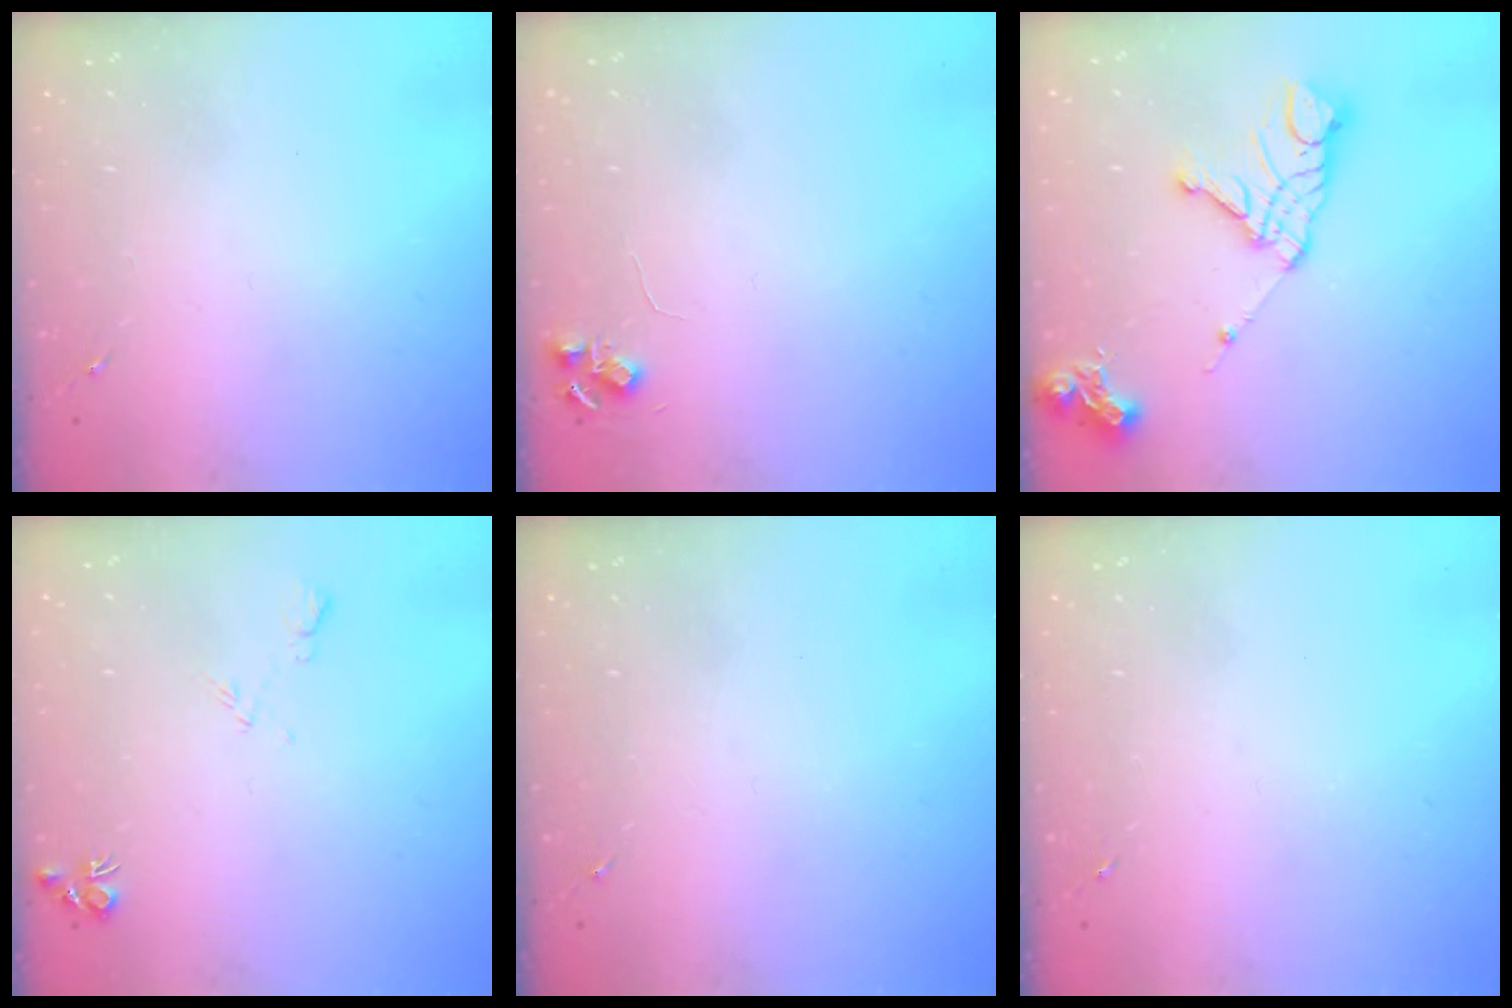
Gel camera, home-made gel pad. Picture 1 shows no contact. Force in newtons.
{"total": 5.8, "press": 5.8, "slide": 0.8}
{"total": 14.9, "press": 14.8, "slide": 1.6}
{"total": 5.8, "press": 5.8, "slide": 0.8}
{"total": 0.0}
{"total": 0.0}